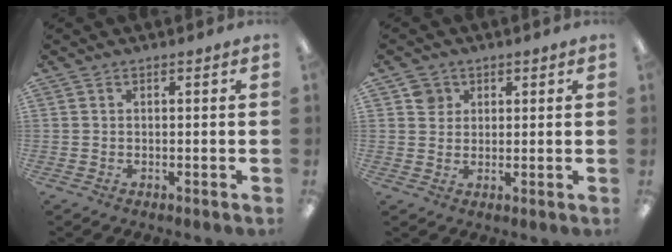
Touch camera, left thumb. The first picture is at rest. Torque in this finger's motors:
{"motor_torque": [0.15, 0.12, 0.10, -0.02, 0.00]}